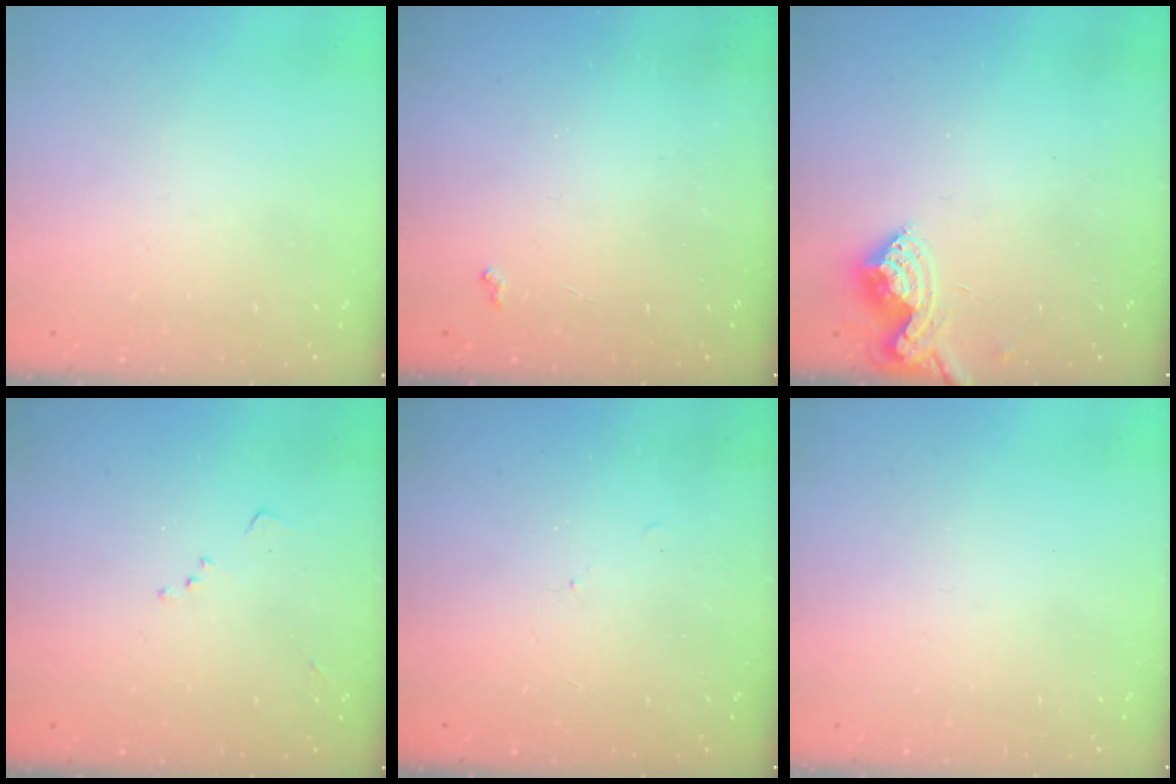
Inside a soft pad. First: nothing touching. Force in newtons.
{"total": 2.5, "press": 2.4, "slide": 0.4}
{"total": 8.5, "press": 8.5, "slide": 0.2}
{"total": 7.9, "press": 7.8, "slide": 0.9}
{"total": 5.0, "press": 4.9, "slide": 0.7}
{"total": 0.0}